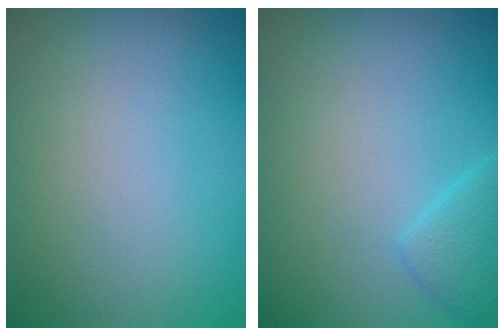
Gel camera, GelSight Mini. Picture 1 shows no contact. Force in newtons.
{"total": 2.1, "press": 2.1, "slide": 0.2}